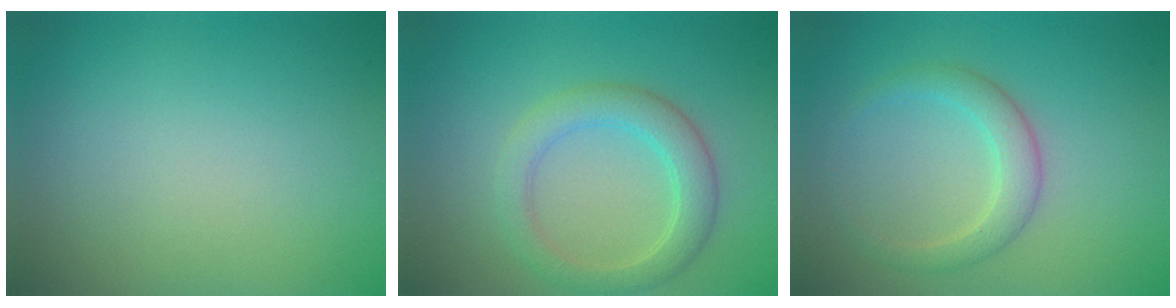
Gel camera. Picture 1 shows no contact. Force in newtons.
{"total": 3.6, "press": 3.6, "slide": 0.1}
{"total": 2.6, "press": 2.6, "slide": 0.1}